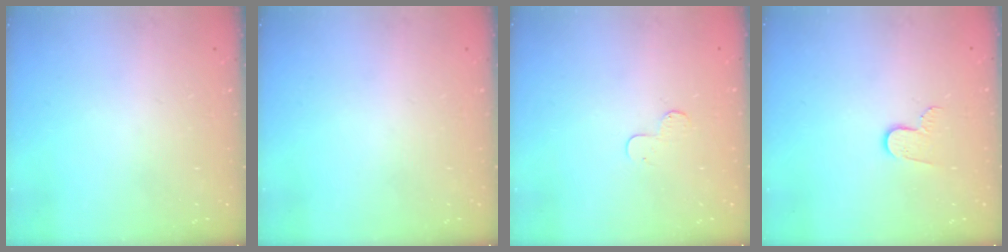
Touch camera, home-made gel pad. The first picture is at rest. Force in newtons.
{"total": 0.0}
{"total": 3.7, "press": 3.7, "slide": 0.3}
{"total": 7.0, "press": 7.0, "slide": 0.5}